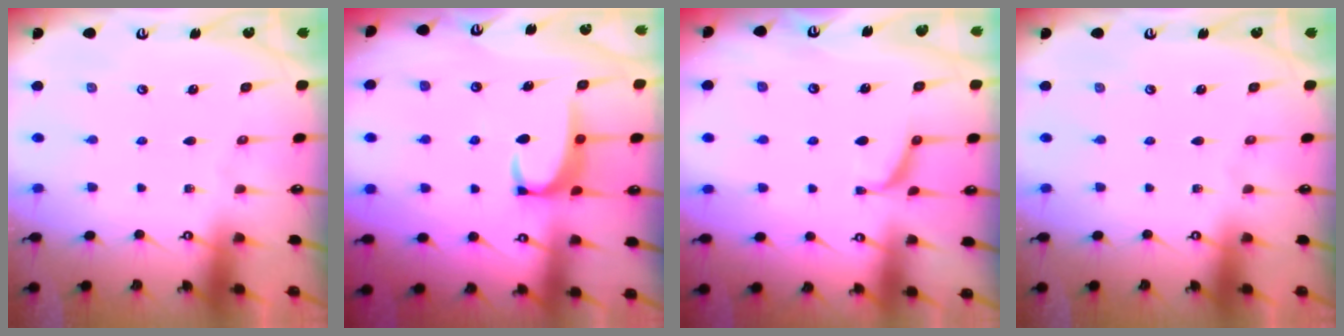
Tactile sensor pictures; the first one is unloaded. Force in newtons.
{"total": 2.9, "press": 2.9, "slide": 0.5}
{"total": 1.2, "press": 1.2, "slide": 0.4}
{"total": 0.0}